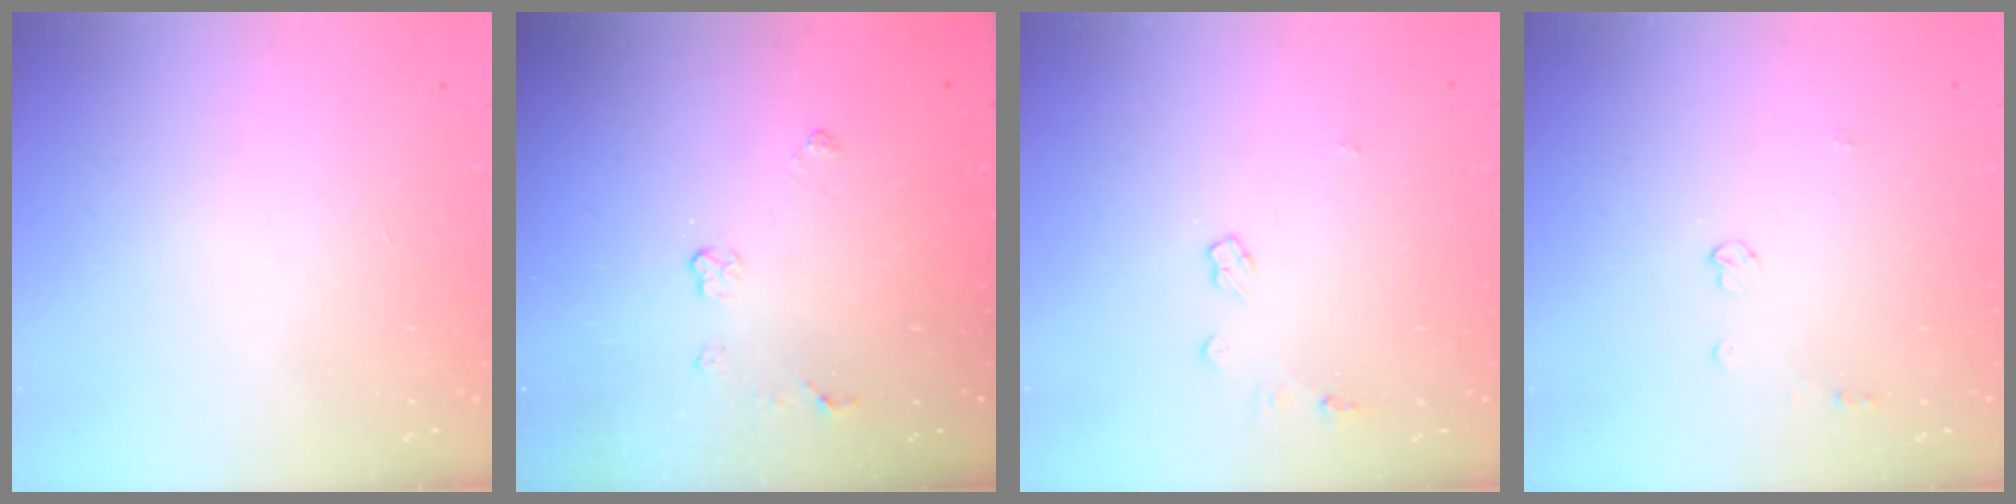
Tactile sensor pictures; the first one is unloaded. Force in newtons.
{"total": 3.9, "press": 3.8, "slide": 0.6}
{"total": 4.4, "press": 4.4, "slide": 0.5}
{"total": 5.3, "press": 5.3, "slide": 0.2}